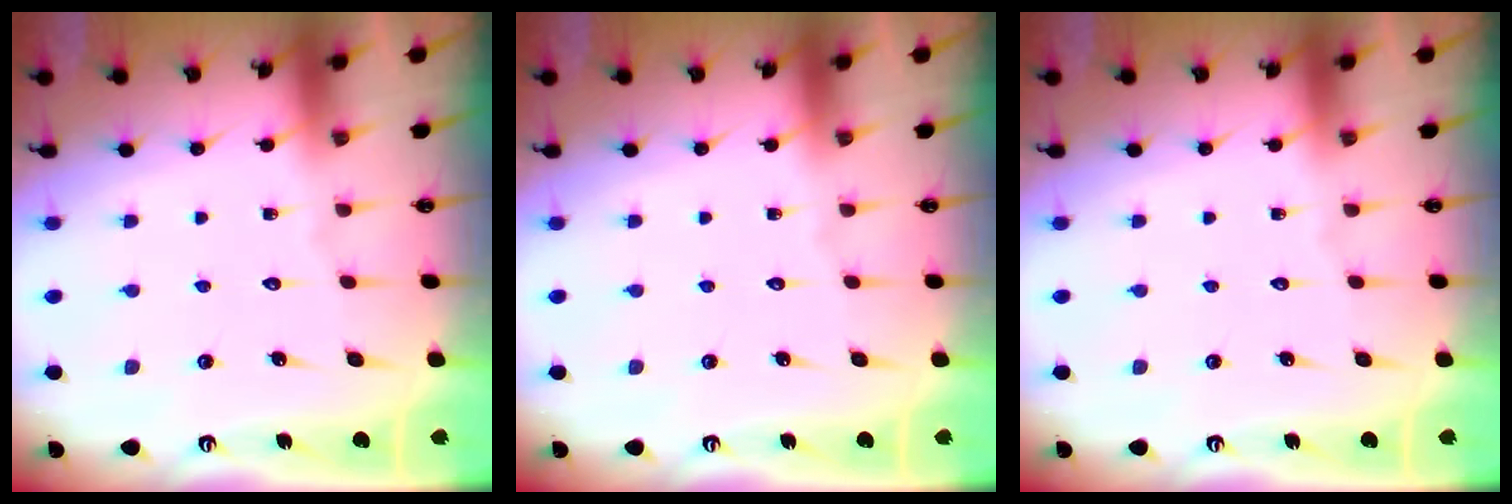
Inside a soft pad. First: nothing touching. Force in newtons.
{"total": 0.0}
{"total": 0.0}